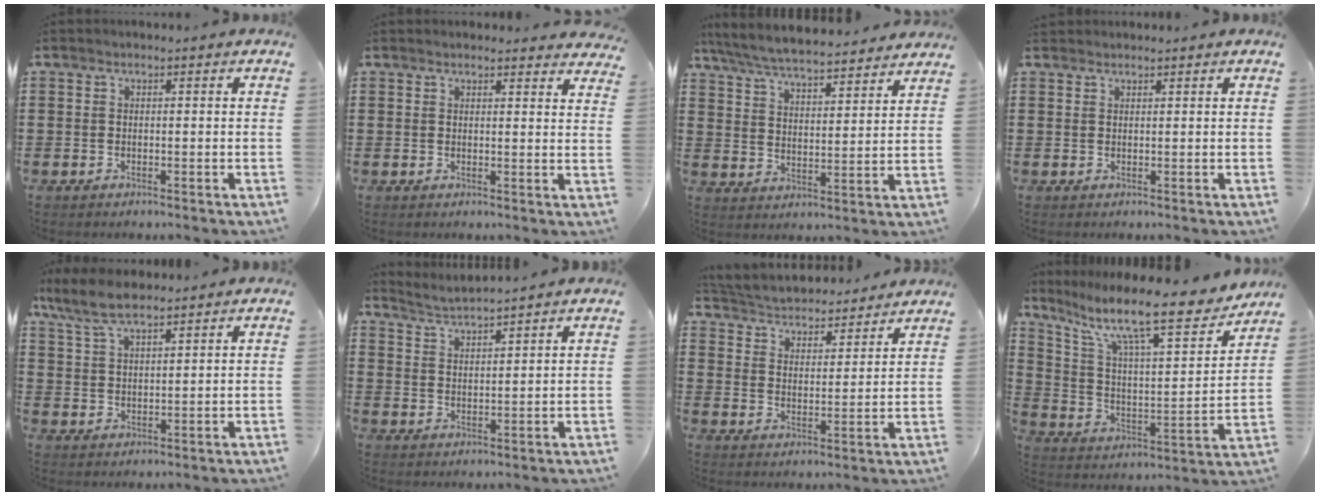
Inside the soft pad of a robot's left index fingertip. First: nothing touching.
{"total": 2.2, "force": [2.2, 0.2, 0.3], "torque": [-0.003, -0.007, 0.040]}
{"total": 6.3, "force": [6.1, 0.1, 1.7], "torque": [-0.060, -0.038, 0.104]}
{"total": 1.0, "force": [0.9, 0.1, 0.1], "torque": [-0.004, 0.000, 0.019]}
{"total": 6.5, "force": [5.3, 1.7, 3.4], "torque": [-0.081, -0.006, 0.100]}
{"total": 2.8, "force": [2.7, -0.6, 0.0], "torque": [-0.011, -0.017, 0.047]}
{"total": 3.6, "force": [3.5, 0.4, -0.1], "torque": [-0.022, -0.031, 0.055]}
{"total": 14.4, "force": [11.0, 2.5, 9.1], "torque": [-0.188, -0.067, 0.178]}